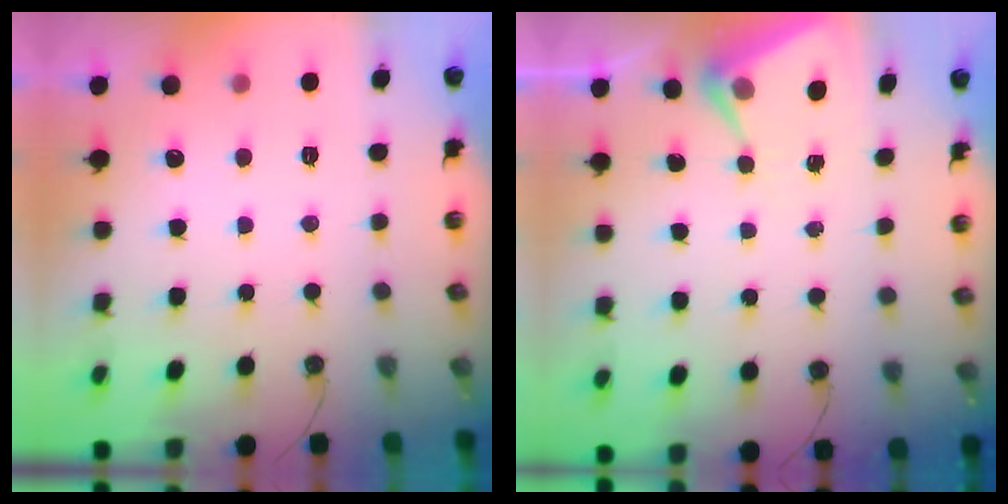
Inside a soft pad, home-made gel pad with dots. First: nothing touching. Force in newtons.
{"total": 6.0, "press": 6.0, "slide": 0.4}